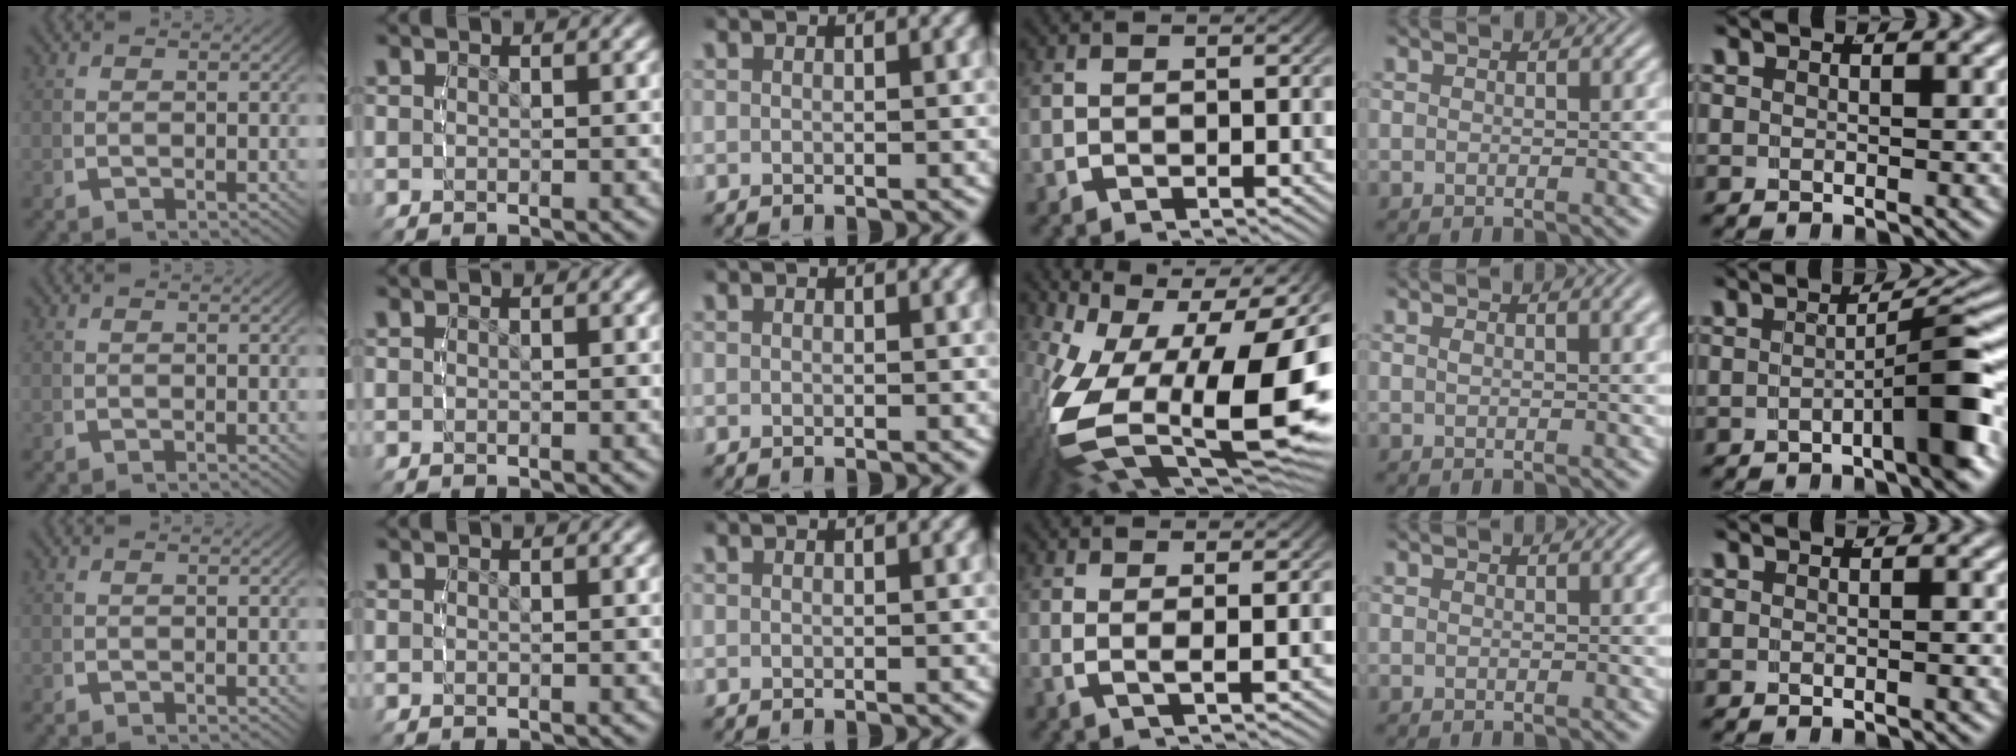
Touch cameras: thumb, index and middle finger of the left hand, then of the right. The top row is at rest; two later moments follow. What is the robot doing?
{"motion": "lift_and_place", "object": "button"}